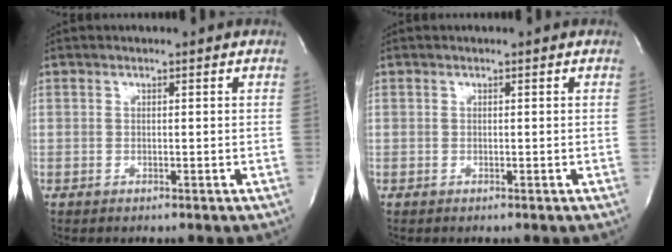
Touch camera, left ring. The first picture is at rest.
{"total": 0.0}